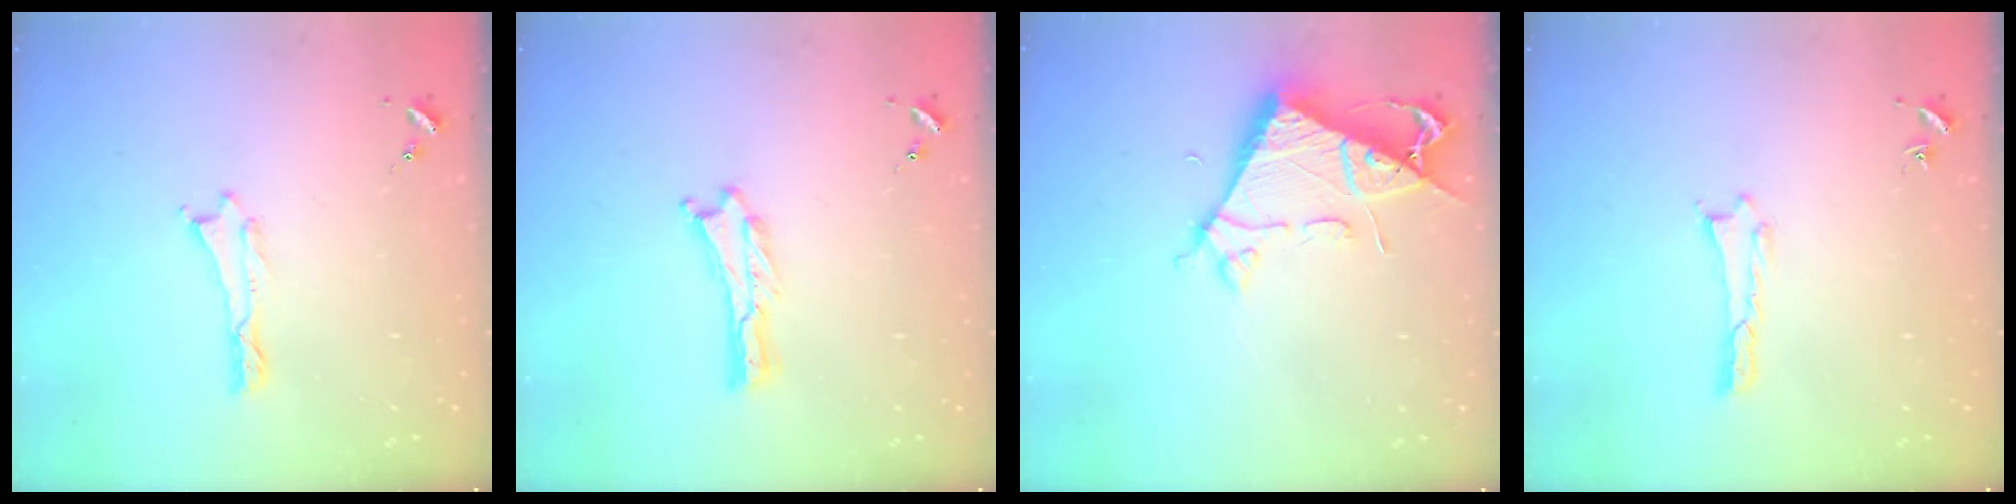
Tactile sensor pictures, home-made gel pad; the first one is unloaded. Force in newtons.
{"total": 0.0}
{"total": 6.6, "press": 6.6, "slide": 0.7}
{"total": 0.0}